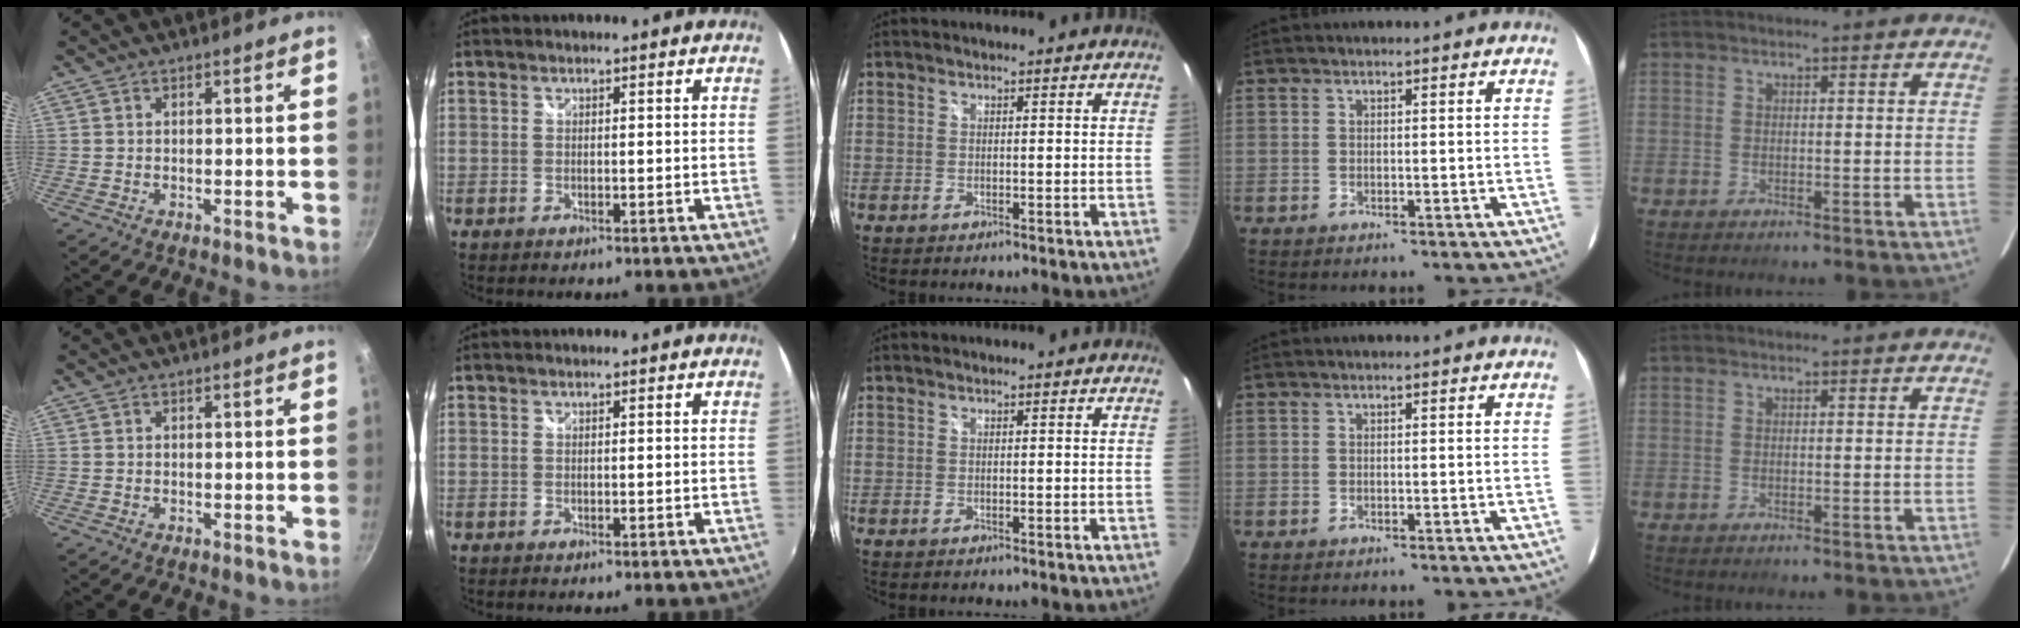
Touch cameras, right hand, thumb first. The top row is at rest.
{}